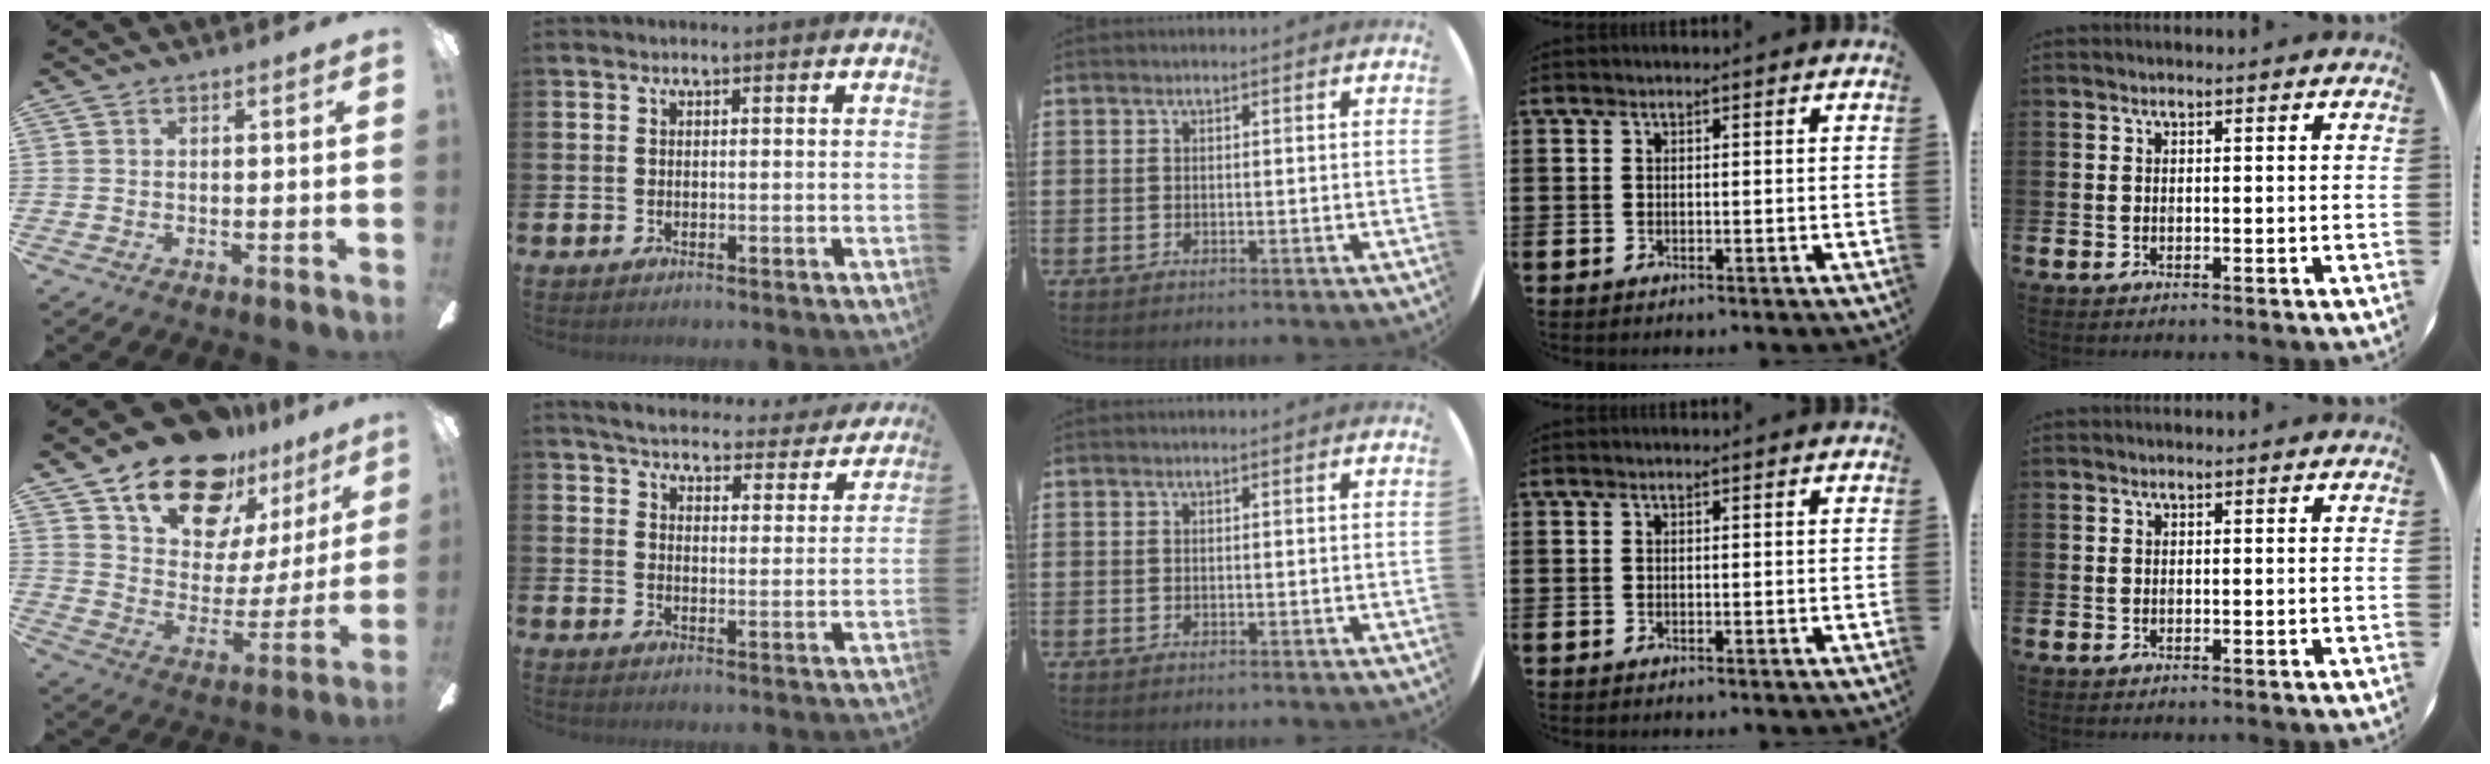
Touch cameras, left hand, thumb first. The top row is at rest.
{"thumb": {"total": 20.7, "force": [15.0, 10.7, 9.6], "torque": [-0.168, -0.090, 0.269]}, "index": {"total": 4.9, "force": [4.7, 0.8, 1.0], "torque": [-0.040, -0.033, 0.079]}}